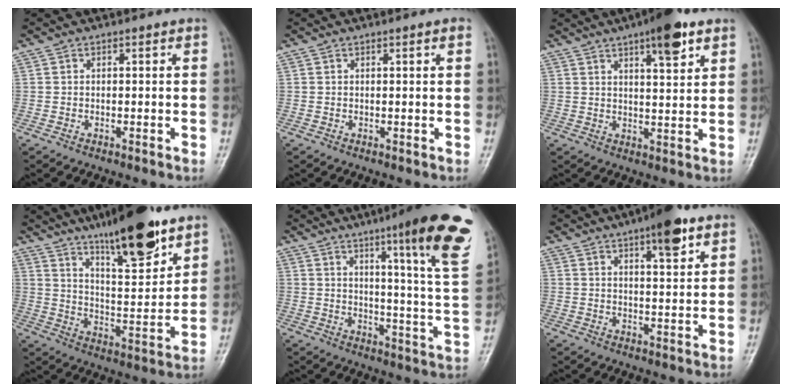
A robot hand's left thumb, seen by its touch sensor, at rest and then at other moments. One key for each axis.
{"total": 1.0, "fx": 0.5, "fy": 0.0, "fz": 0.9, "tx": -0.013, "ty": 0.000, "tz": 0.006}
{"total": 10.1, "fx": 5.9, "fy": 2.7, "fz": 7.7, "tx": -0.097, "ty": -0.028, "tz": 0.085}
{"total": 18.0, "fx": 12.3, "fy": 4.5, "fz": 12.4, "tx": -0.166, "ty": -0.067, "tz": 0.204}
{"total": 21.1, "fx": 11.4, "fy": 1.8, "fz": 17.6, "tx": -0.213, "ty": -0.055, "tz": 0.149}
{"total": 8.5, "fx": 5.0, "fy": 2.3, "fz": 6.5, "tx": -0.081, "ty": -0.024, "tz": 0.070}